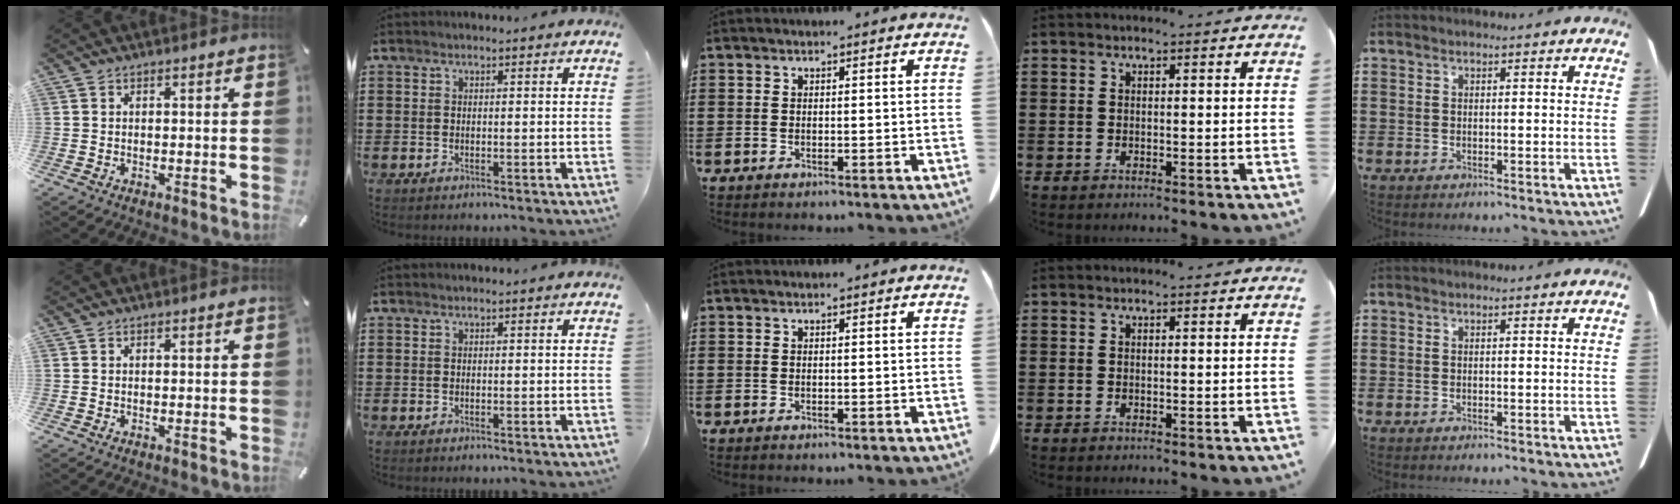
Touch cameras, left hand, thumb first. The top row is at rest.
{}